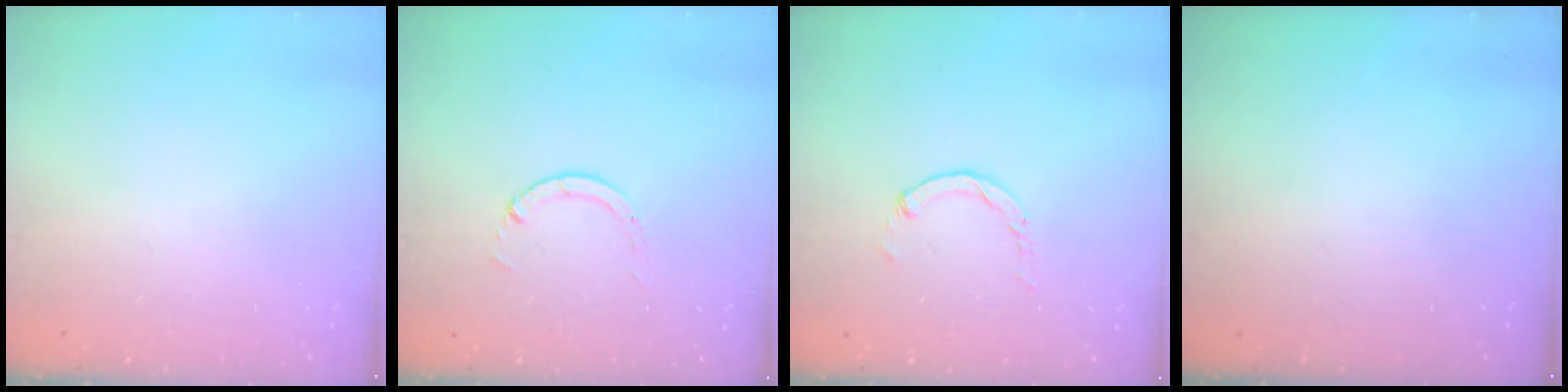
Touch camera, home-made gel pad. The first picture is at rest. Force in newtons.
{"total": 1.3, "press": 1.3, "slide": 0.2}
{"total": 1.1, "press": 1.1, "slide": 0.2}
{"total": 0.0}